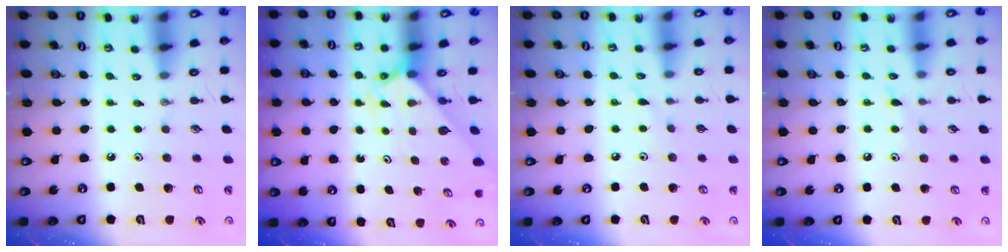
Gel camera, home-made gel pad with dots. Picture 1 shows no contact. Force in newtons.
{"total": 2.2, "press": 2.2, "slide": 0.2}
{"total": 5.8, "press": 5.8, "slide": 0.2}
{"total": 6.8, "press": 6.8, "slide": 0.6}